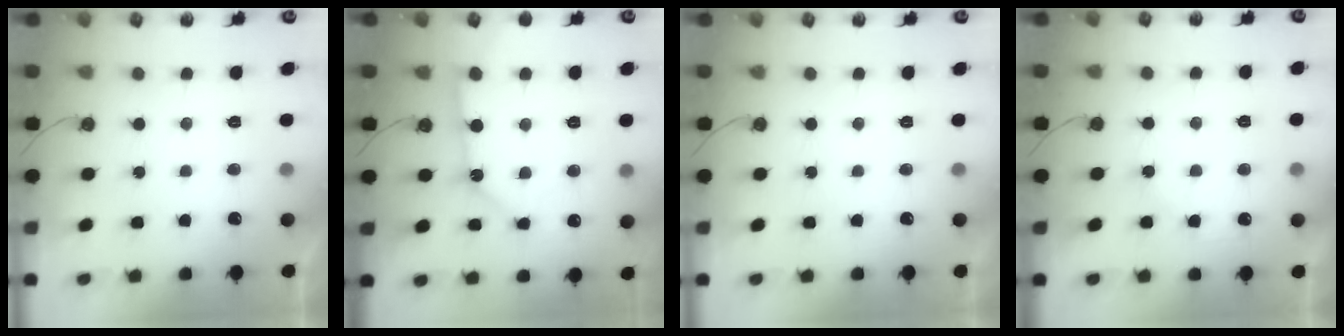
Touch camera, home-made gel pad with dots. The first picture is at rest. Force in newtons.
{"total": 12.6, "press": 12.5, "slide": 1.3}
{"total": 0.0}
{"total": 4.9, "press": 4.8, "slide": 0.7}